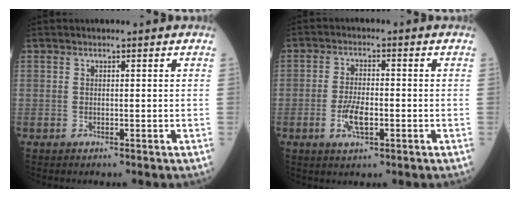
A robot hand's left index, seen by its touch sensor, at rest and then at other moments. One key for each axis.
{"total": 4.8, "fx": -1.6, "fy": 1.7, "fz": 4.2, "tx": -0.089, "ty": -0.001, "tz": -0.030}